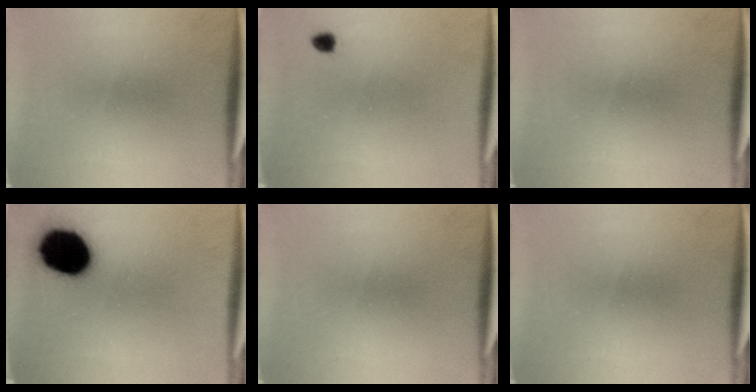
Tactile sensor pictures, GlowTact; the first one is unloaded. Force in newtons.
{"total": 1.3}
{"total": 0.0}
{"total": 17.0}
{"total": 0.0}
{"total": 0.0}